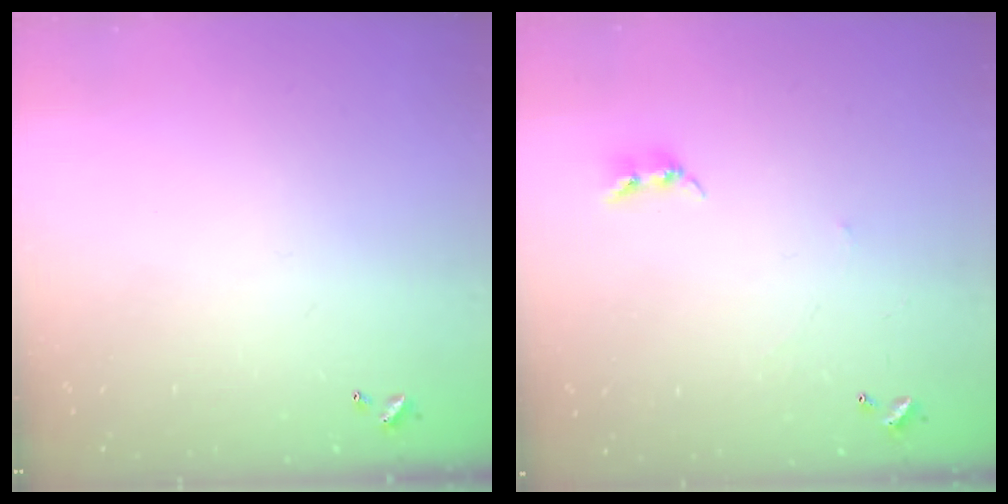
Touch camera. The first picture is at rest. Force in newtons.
{"total": 2.4, "press": 2.4, "slide": 0.2}